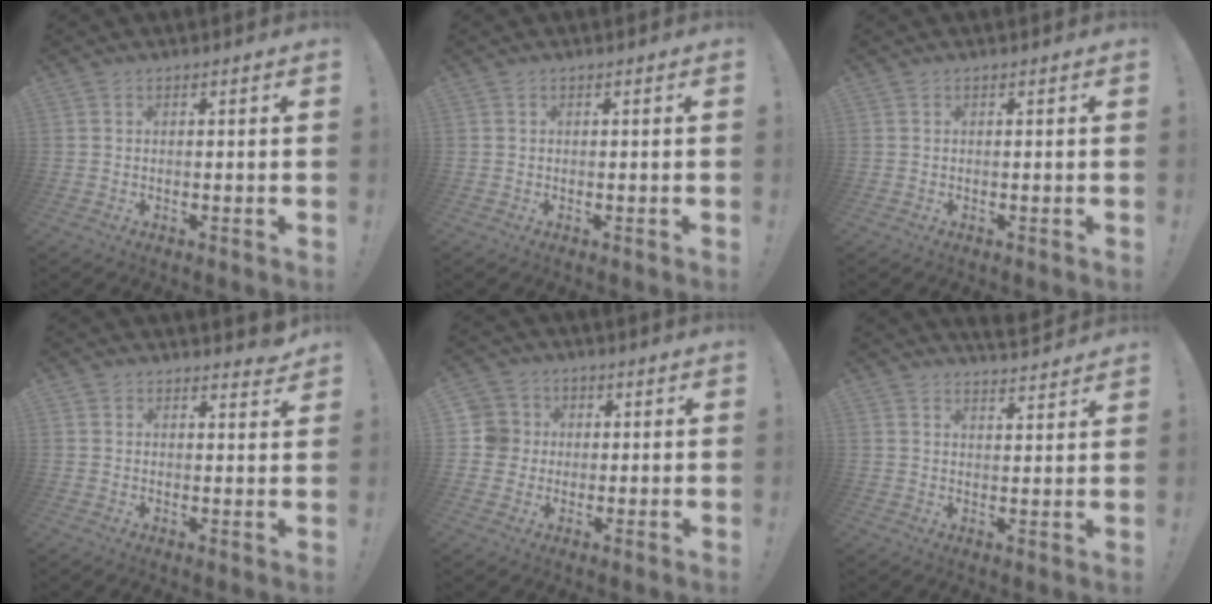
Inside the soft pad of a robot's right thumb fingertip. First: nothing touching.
{"total": 0.0}
{"total": 0.0}
{"total": 3.3, "force": [2.8, 1.7, 0.7], "torque": [0.000, -0.018, 0.049]}
{"total": 7.5, "force": [0.9, 7.3, 1.4], "torque": [-0.019, 0.001, 0.021]}
{"total": 4.6, "force": [4.4, 0.8, 1.1], "torque": [-0.011, -0.033, 0.079]}